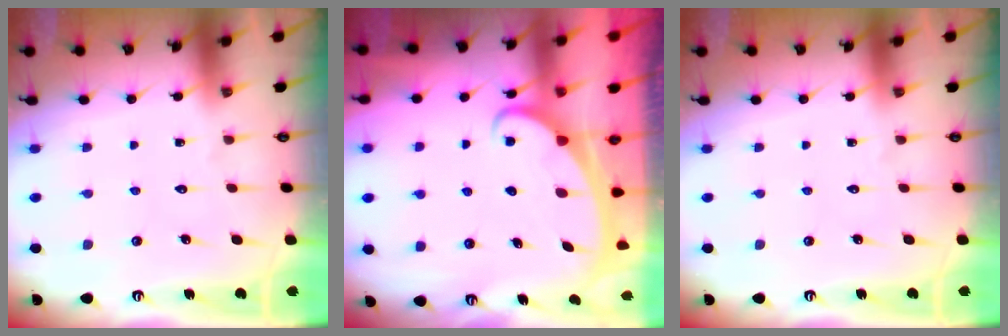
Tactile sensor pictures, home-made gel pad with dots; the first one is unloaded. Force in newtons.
{"total": 2.3, "press": 2.3, "slide": 0.3}
{"total": 0.0}